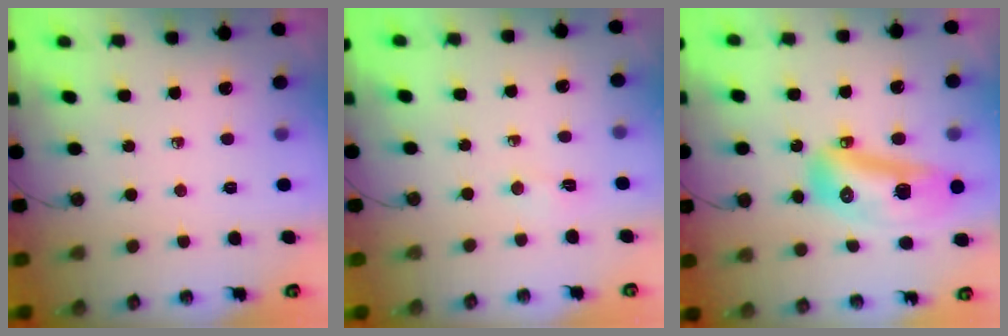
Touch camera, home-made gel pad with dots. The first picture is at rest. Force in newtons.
{"total": 2.6, "press": 2.6, "slide": 0.6}
{"total": 15.9, "press": 15.8, "slide": 2.0}